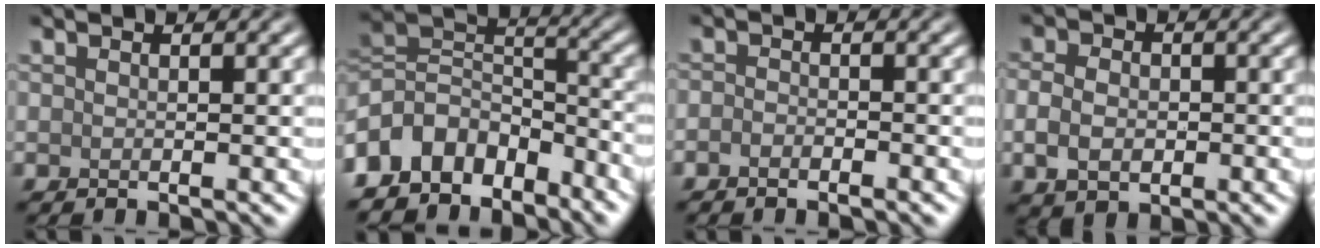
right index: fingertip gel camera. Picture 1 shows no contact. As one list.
[{"total": 7.9, "force": [-5.3, 4.7, 3.4], "torque": [-0.044, 0.005, -0.109]}, {"total": 1.3, "force": [-1.0, 0.5, 0.7], "torque": [-0.014, 0.001, -0.021]}, {"total": 3.9, "force": [-0.5, 2.9, 2.6], "torque": [-0.048, -0.005, -0.011]}]